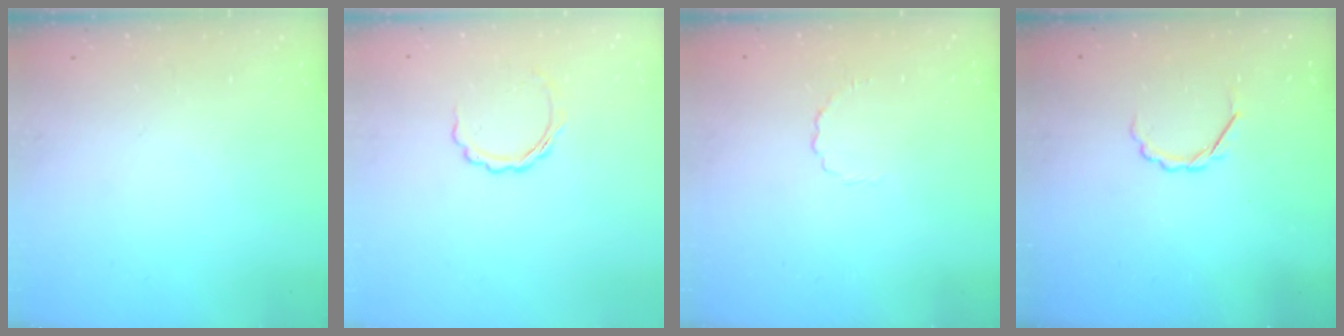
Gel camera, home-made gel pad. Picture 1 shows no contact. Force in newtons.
{"total": 5.2, "press": 5.0, "slide": 1.1}
{"total": 2.6, "press": 2.4, "slide": 1.0}
{"total": 2.5, "press": 2.4, "slide": 0.8}